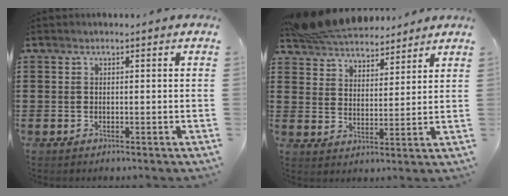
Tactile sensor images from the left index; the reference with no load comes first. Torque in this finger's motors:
{"motor_torque": [1.04, -1.10, 0.56, 0.15]}